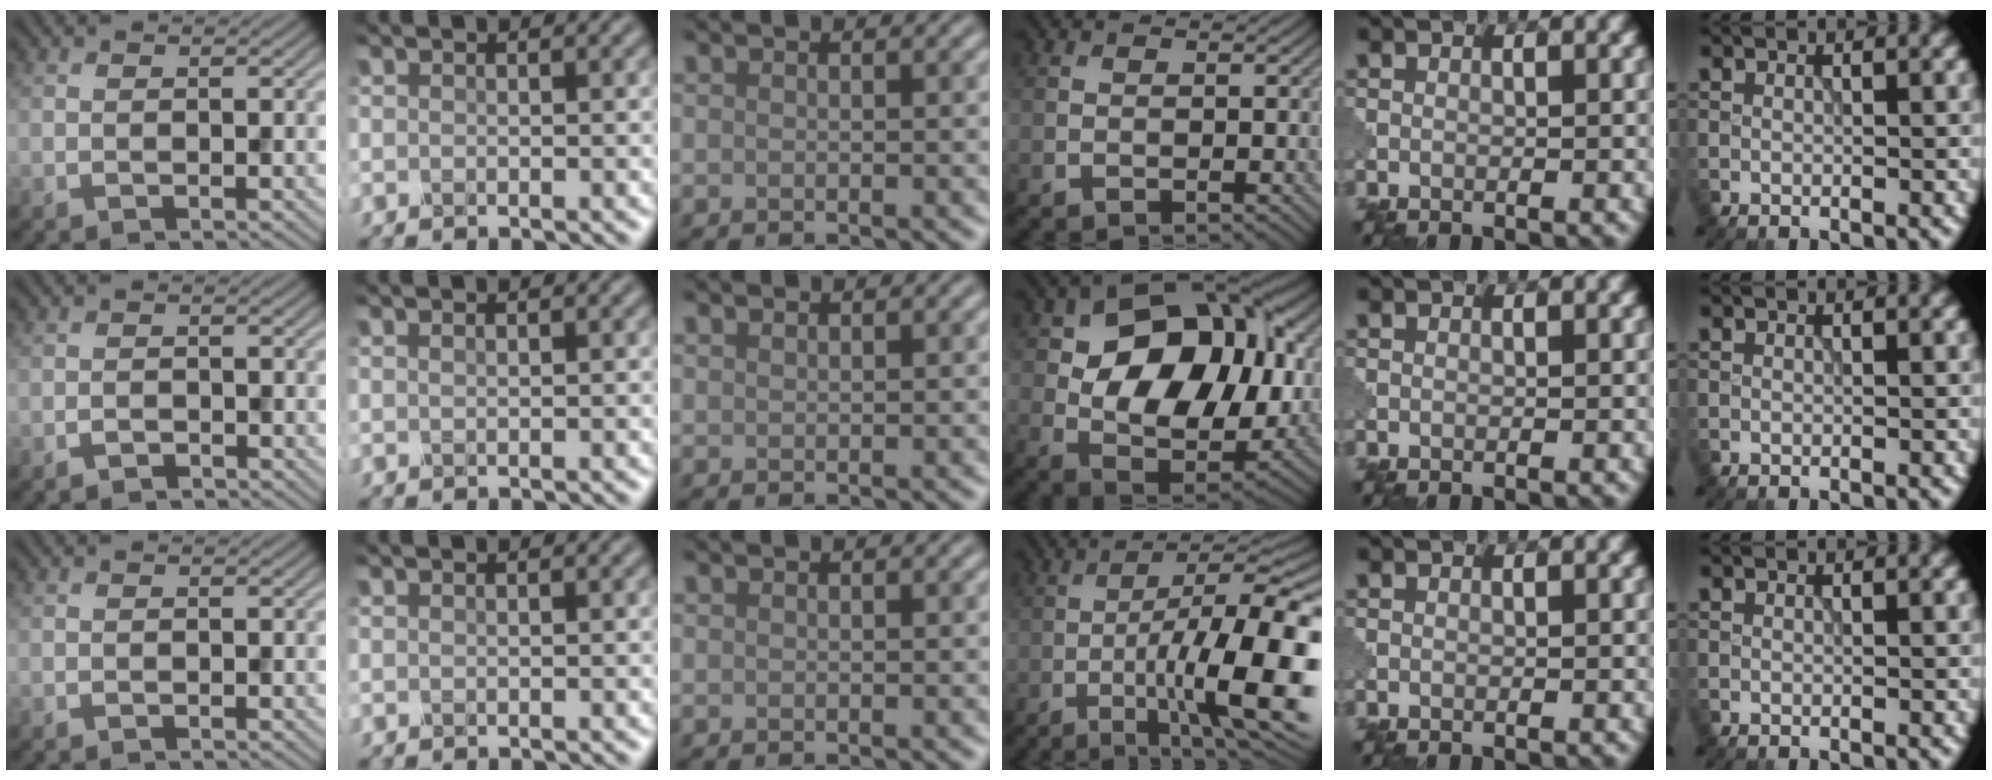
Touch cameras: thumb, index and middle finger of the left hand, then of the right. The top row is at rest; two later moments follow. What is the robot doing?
{"motion": "shake", "object": "sieve"}